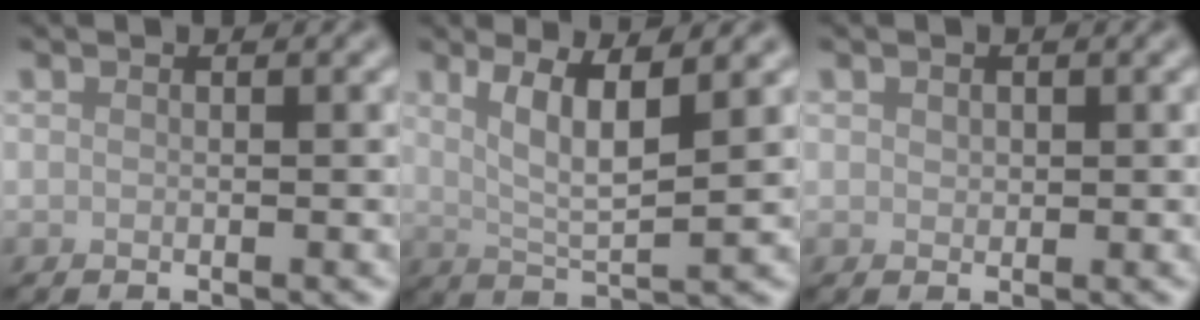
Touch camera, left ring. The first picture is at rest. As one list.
[{"total": 4.7, "force": [1.8, 1.0, 4.3], "torque": [-0.078, -0.007, 0.036]}, {"total": 0.6, "force": [0.3, 0.5, 0.2], "torque": [-0.005, -0.002, 0.006]}]